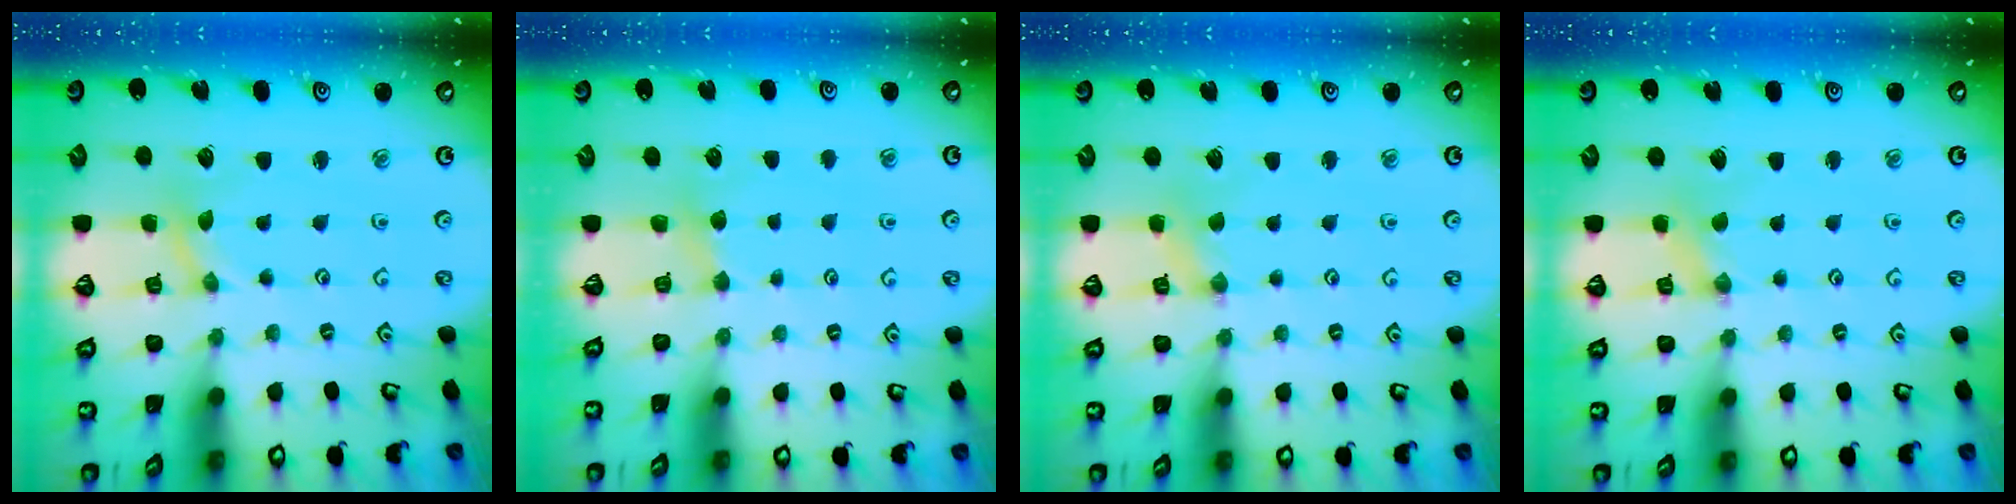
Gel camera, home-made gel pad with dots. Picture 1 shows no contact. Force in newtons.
{"total": 2.9, "press": 2.9, "slide": 0.4}
{"total": 0.6, "press": 0.6, "slide": 0.1}
{"total": 0.0}